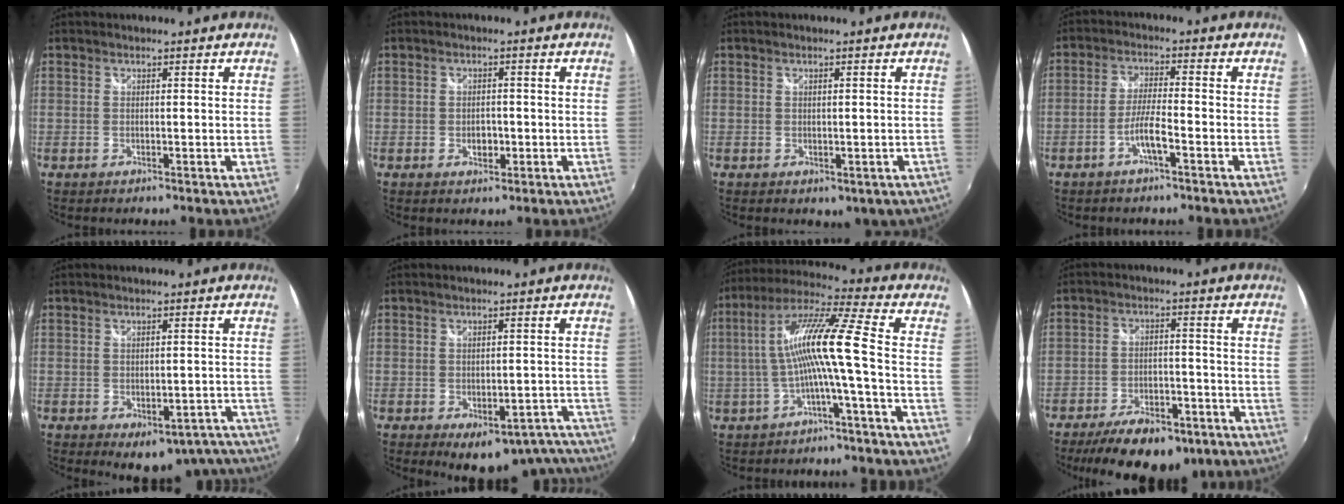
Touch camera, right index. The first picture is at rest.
{"total": 2.4, "force": [-0.6, 1.9, 1.4], "torque": [-0.023, -0.001, -0.010]}
{"total": 2.7, "force": [-0.9, 2.0, 1.6], "torque": [-0.025, -0.007, -0.005]}
{"total": 4.6, "force": [-2.5, 0.3, 3.8], "torque": [-0.081, 0.001, -0.047]}
{"total": 13.0, "force": [-9.9, 6.6, 5.2], "torque": [-0.062, 0.015, -0.095]}
{"total": 14.7, "force": [-11.4, 6.8, 6.2], "torque": [-0.072, 0.017, -0.114]}
{"total": 11.8, "force": [-2.1, -0.9, 11.5], "torque": [-0.221, 0.013, -0.035]}
{"total": 16.6, "force": [-11.8, 7.6, 8.9], "torque": [-0.179, -0.006, -0.163]}